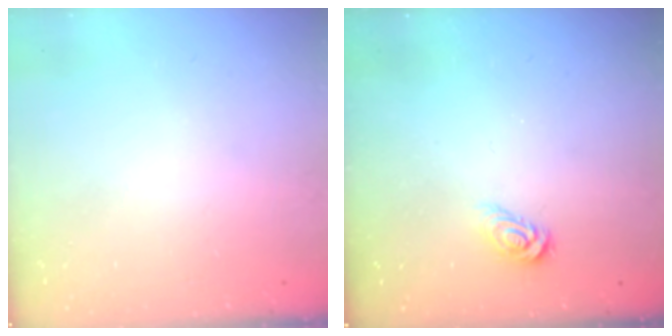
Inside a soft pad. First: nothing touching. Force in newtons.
{"total": 3.8, "press": 3.8, "slide": 0.4}